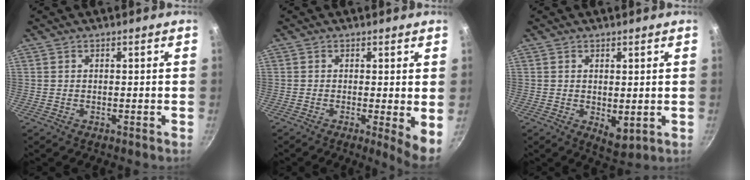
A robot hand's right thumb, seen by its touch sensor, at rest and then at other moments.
{"total": 5.1, "force": [-0.2, 1.1, 4.9], "torque": [-0.065, -0.016, -0.005]}
{"total": 4.2, "force": [0.4, 2.4, 3.4], "torque": [-0.045, -0.018, 0.009]}